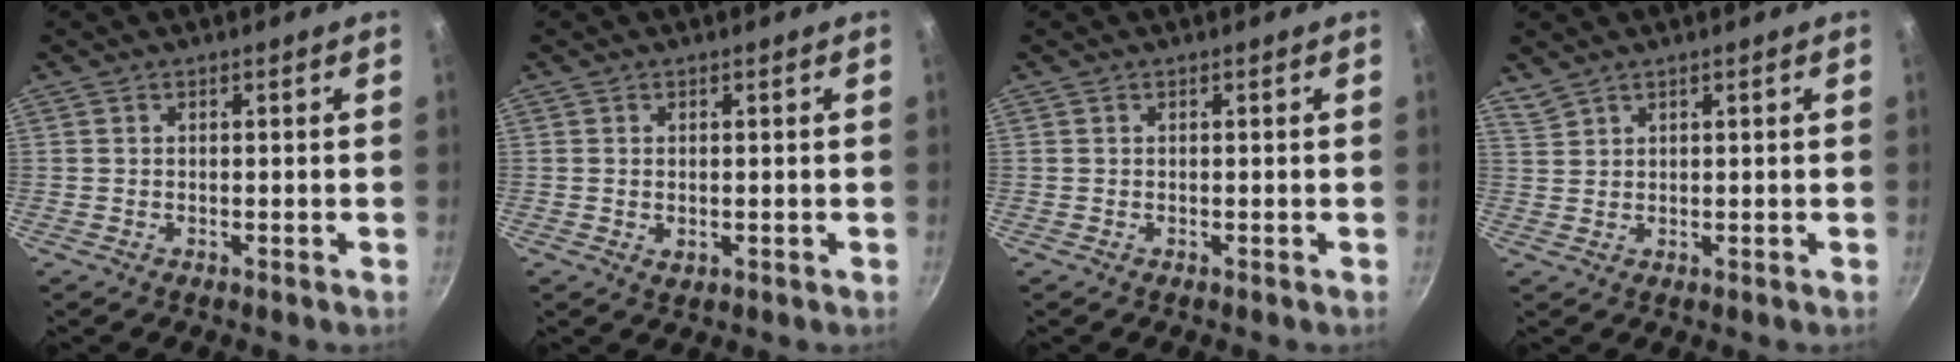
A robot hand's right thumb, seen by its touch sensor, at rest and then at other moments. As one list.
[{"total": 1.6, "force": [0.0, 1.1, 1.1], "torque": [-0.018, -0.002, 0.002]}, {"total": 0.0}, {"total": 2.1, "force": [1.9, 0.6, 0.4], "torque": [-0.010, 0.001, 0.047]}]